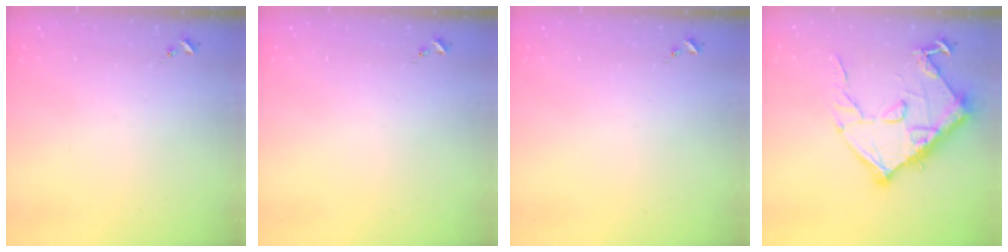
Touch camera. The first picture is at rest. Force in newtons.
{"total": 0.0}
{"total": 0.0}
{"total": 15.4, "press": 15.4, "slide": 1.0}